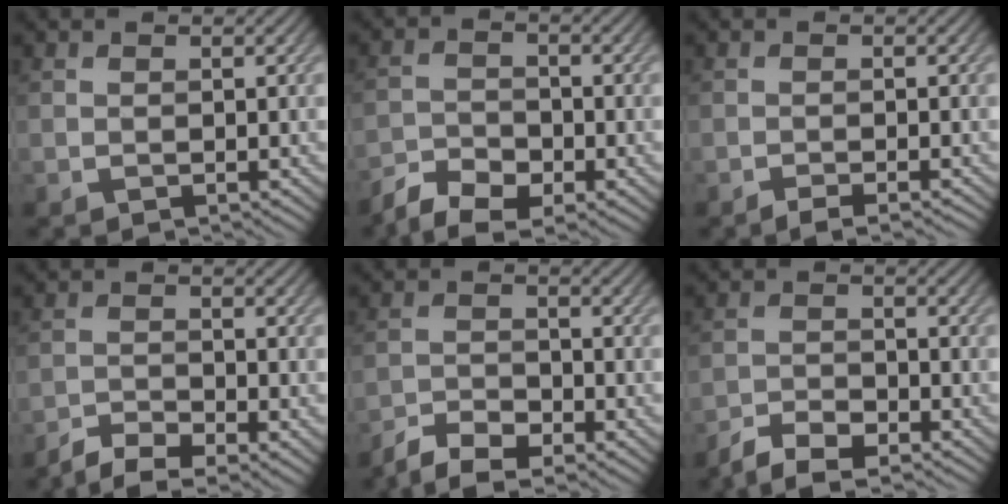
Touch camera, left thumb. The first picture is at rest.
{"total": 5.7, "force": [-4.3, 2.6, 2.8], "torque": [-0.051, -0.007, -0.085]}
{"total": 1.7, "force": [-1.3, 0.2, 1.2], "torque": [-0.014, 0.005, -0.027]}
{"total": 4.8, "force": [-3.8, 1.2, 2.7], "torque": [-0.051, -0.006, -0.069]}
{"total": 5.1, "force": [-4.0, 1.7, 2.6], "torque": [-0.047, -0.005, -0.077]}
{"total": 4.5, "force": [-3.8, 1.2, 2.2], "torque": [-0.043, -0.003, -0.076]}